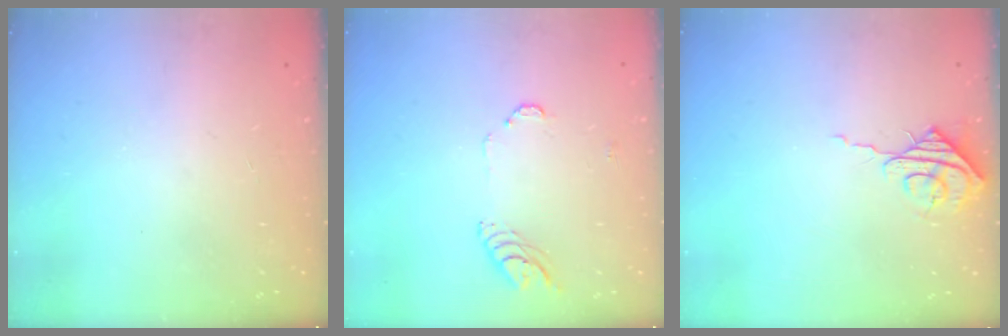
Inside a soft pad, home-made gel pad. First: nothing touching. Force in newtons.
{"total": 6.8, "press": 6.8, "slide": 0.8}
{"total": 7.4, "press": 7.4, "slide": 0.7}